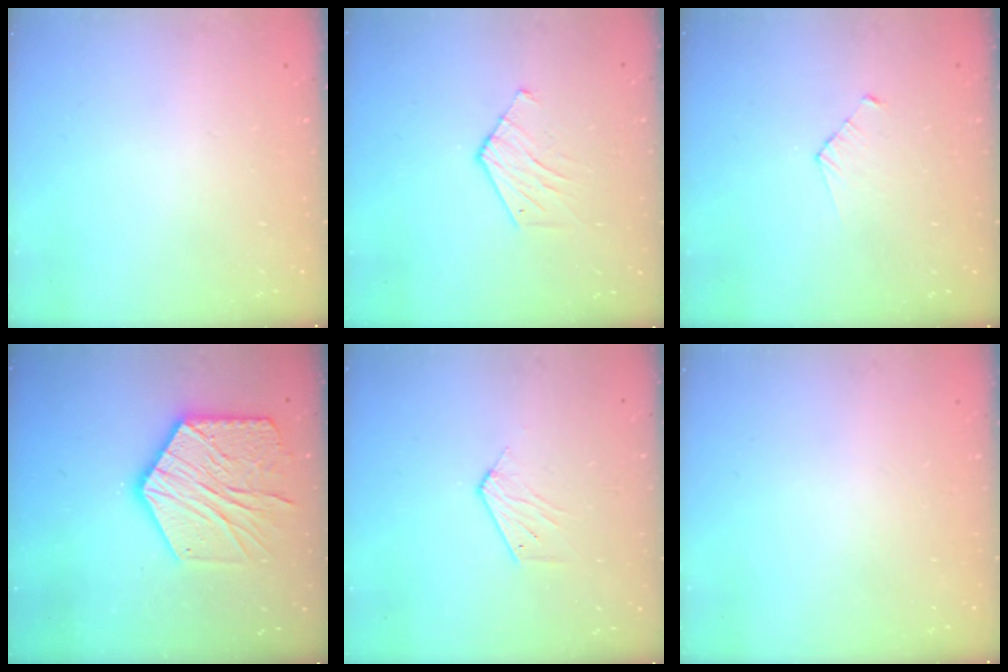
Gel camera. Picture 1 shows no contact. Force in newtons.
{"total": 6.8, "press": 6.7, "slide": 0.4}
{"total": 3.2, "press": 3.2, "slide": 0.3}
{"total": 19.6, "press": 19.5, "slide": 1.6}
{"total": 3.9, "press": 3.9, "slide": 0.2}
{"total": 0.0}